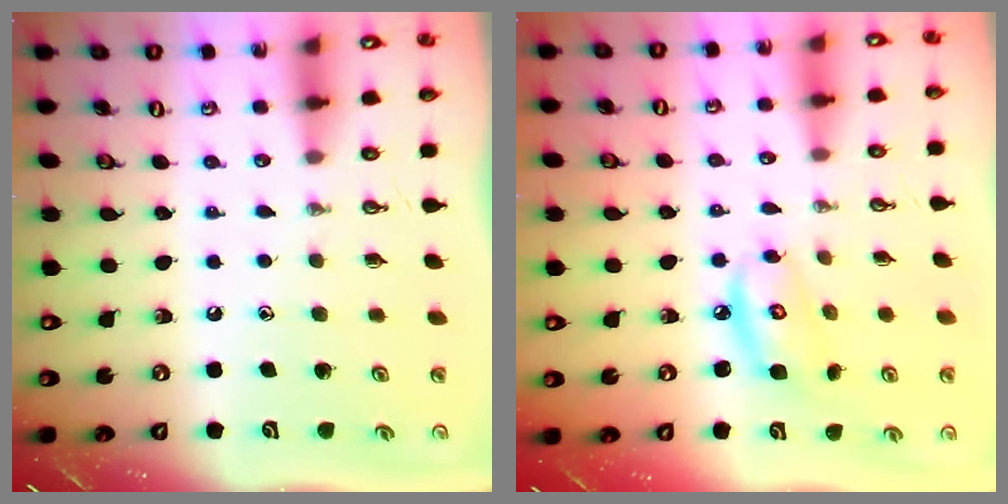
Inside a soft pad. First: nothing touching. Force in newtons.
{"total": 7.3, "press": 7.3, "slide": 0.5}